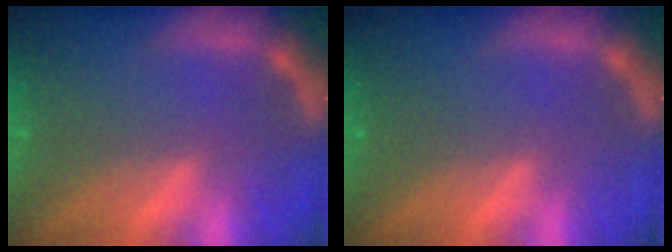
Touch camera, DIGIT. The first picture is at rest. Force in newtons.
{"total": 0.0}